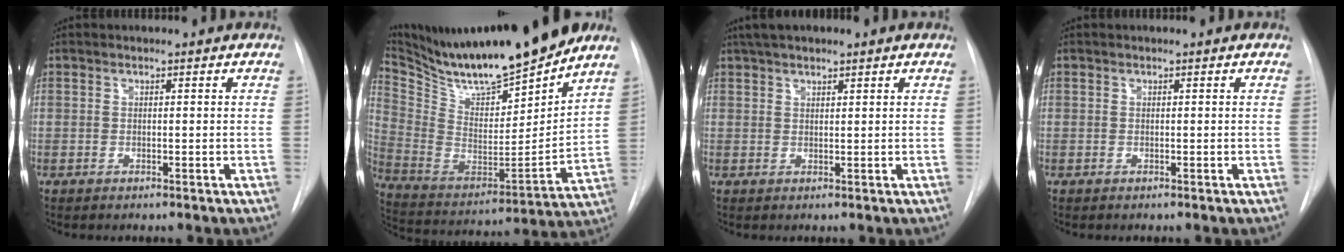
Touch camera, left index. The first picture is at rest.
{"total": 22.7, "force": [19.8, 1.7, 11.0], "torque": [-0.207, -0.034, 0.336]}
{"total": 5.5, "force": [4.1, 1.1, 3.4], "torque": [-0.061, 0.030, 0.070]}
{"total": 0.0}